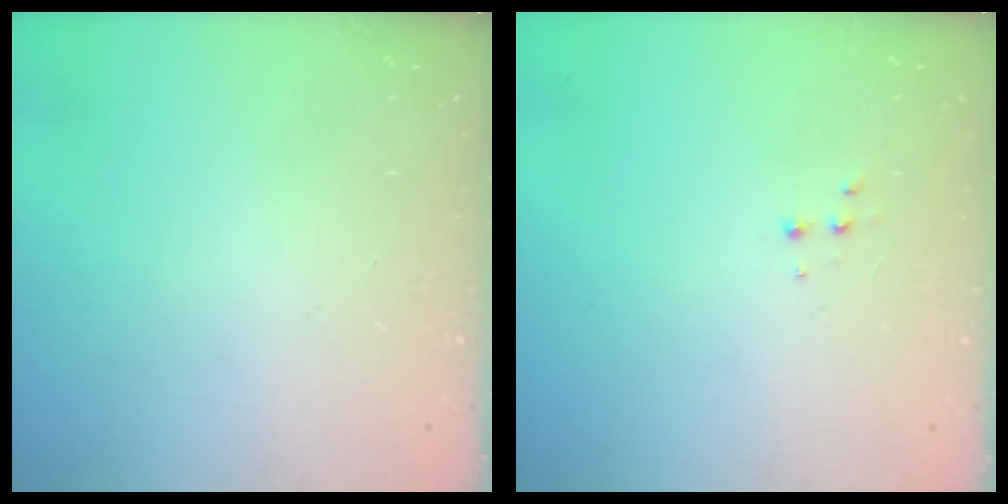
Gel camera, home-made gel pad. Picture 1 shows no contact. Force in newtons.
{"total": 1.9, "press": 1.9, "slide": 0.2}